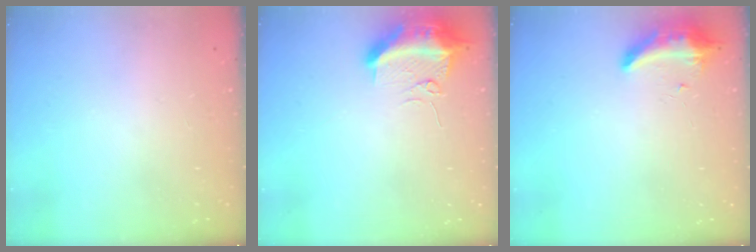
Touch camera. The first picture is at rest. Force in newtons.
{"total": 11.0, "press": 10.9, "slide": 1.3}
{"total": 8.6, "press": 8.6, "slide": 1.1}